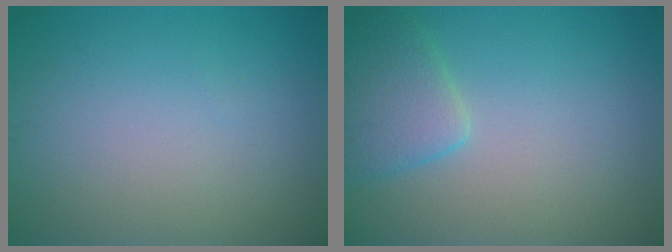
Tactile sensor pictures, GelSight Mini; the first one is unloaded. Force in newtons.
{"total": 3.3, "press": 3.2, "slide": 0.2}